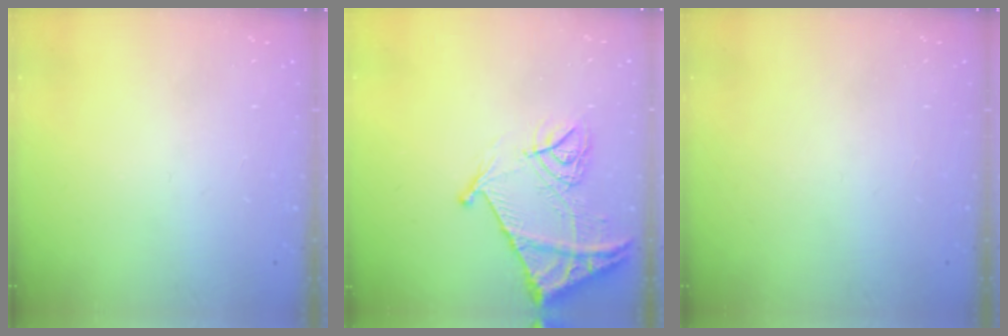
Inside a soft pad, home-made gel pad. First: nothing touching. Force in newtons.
{"total": 13.6, "press": 13.6, "slide": 1.5}
{"total": 0.0}